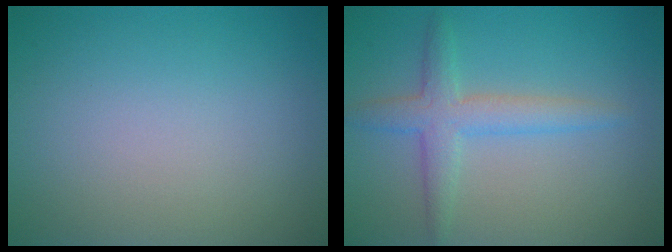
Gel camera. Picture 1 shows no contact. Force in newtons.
{"total": 3.2, "press": 3.2, "slide": 0.1}